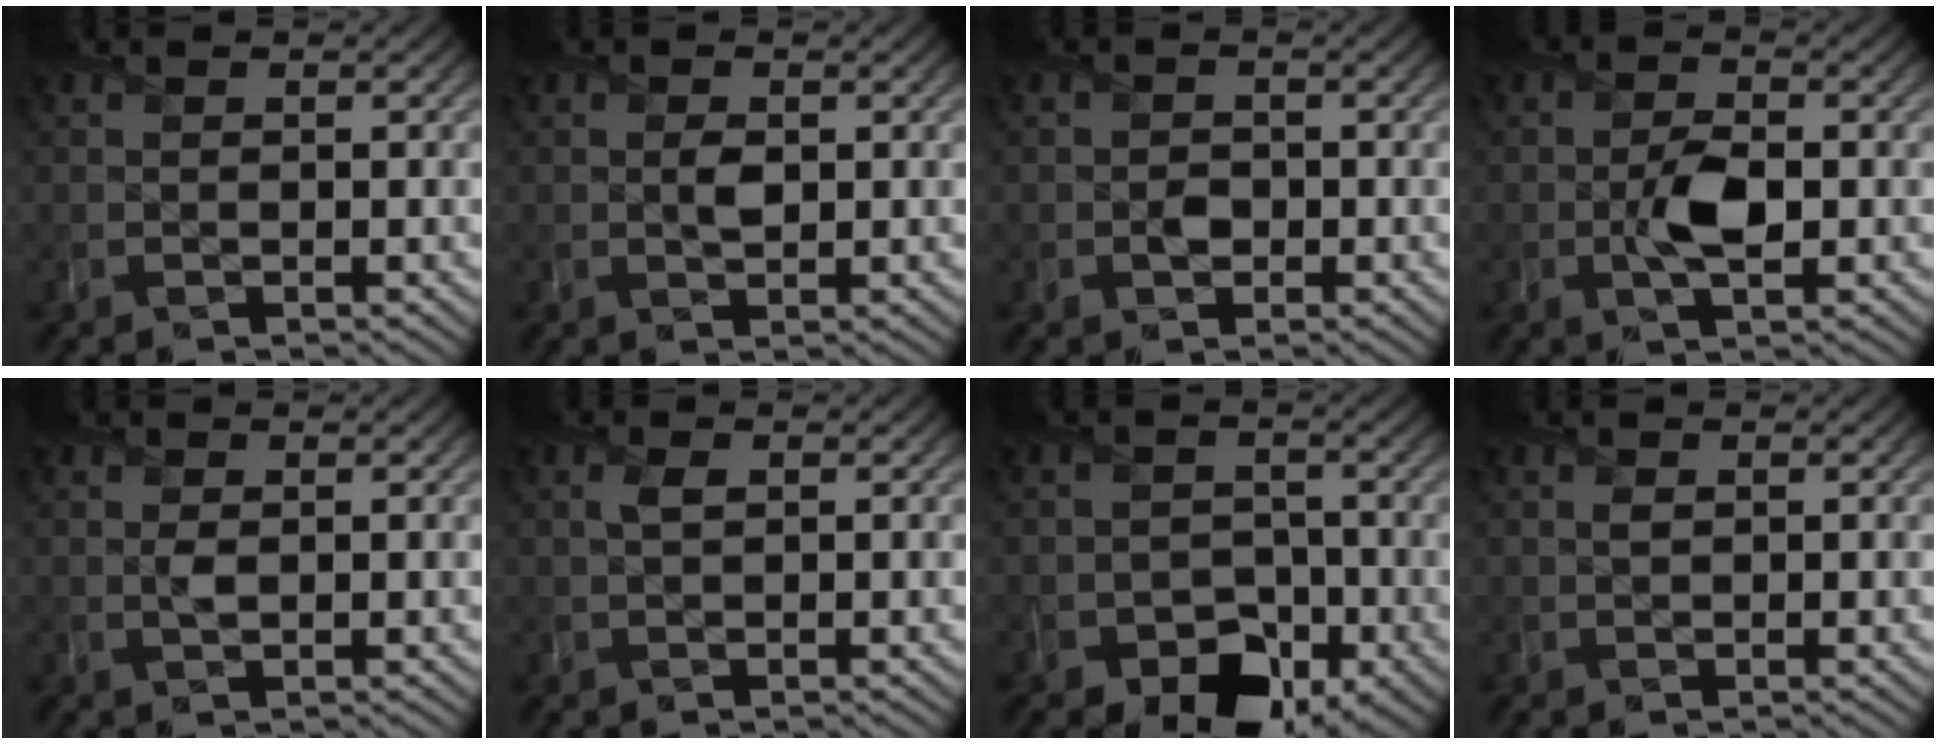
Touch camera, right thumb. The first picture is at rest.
{"total": 1.7, "force": [0.2, 1.1, 1.3], "torque": [-0.027, -0.001, 0.004]}
{"total": 1.6, "force": [-0.6, 1.4, 0.7], "torque": [-0.012, -0.001, -0.011]}
{"total": 4.6, "force": [-0.9, 2.4, 3.8], "torque": [-0.078, -0.002, -0.017]}
{"total": 1.0, "force": [0.2, 0.6, 0.8], "torque": [-0.020, -0.001, 0.004]}
{"total": 1.2, "force": [0.3, 0.6, 1.0], "torque": [-0.024, 0.001, 0.007]}
{"total": 7.4, "force": [-4.2, 4.9, 3.5], "torque": [-0.050, -0.006, -0.066]}
{"total": 0.5, "force": [0.3, 0.4, 0.3], "torque": [-0.005, 0.001, 0.005]}